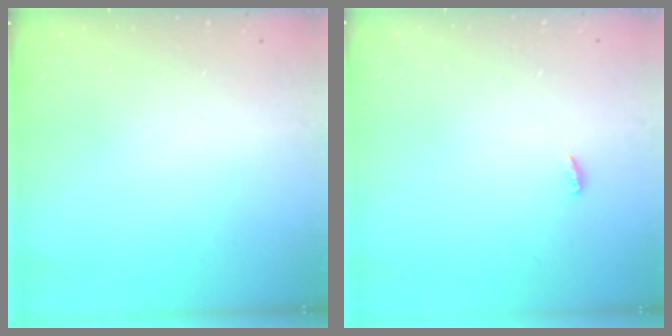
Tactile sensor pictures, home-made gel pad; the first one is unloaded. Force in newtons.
{"total": 3.1, "press": 2.7, "slide": 1.5}